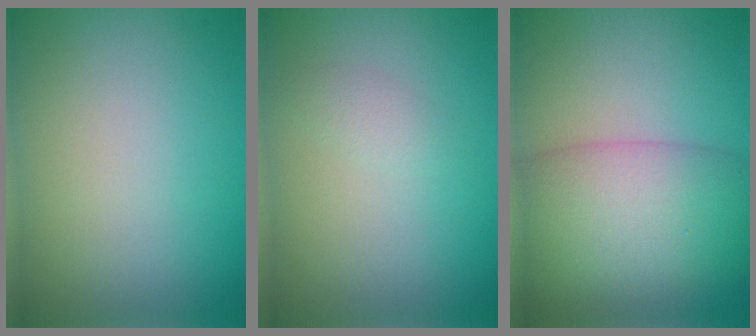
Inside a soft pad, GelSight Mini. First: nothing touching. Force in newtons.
{"total": 1.1, "press": 1.1, "slide": 0.0}
{"total": 8.8, "press": 8.8, "slide": 0.3}